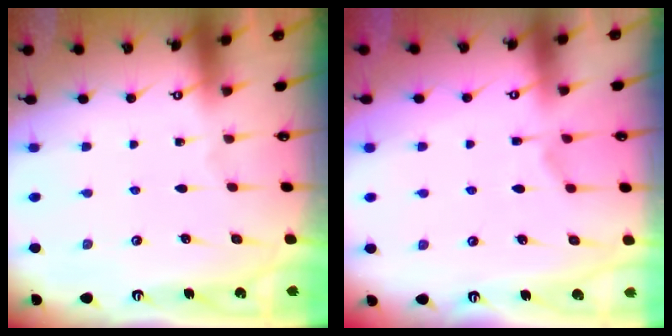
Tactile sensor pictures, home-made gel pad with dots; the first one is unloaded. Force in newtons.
{"total": 1.6, "press": 0.9, "slide": 1.4}